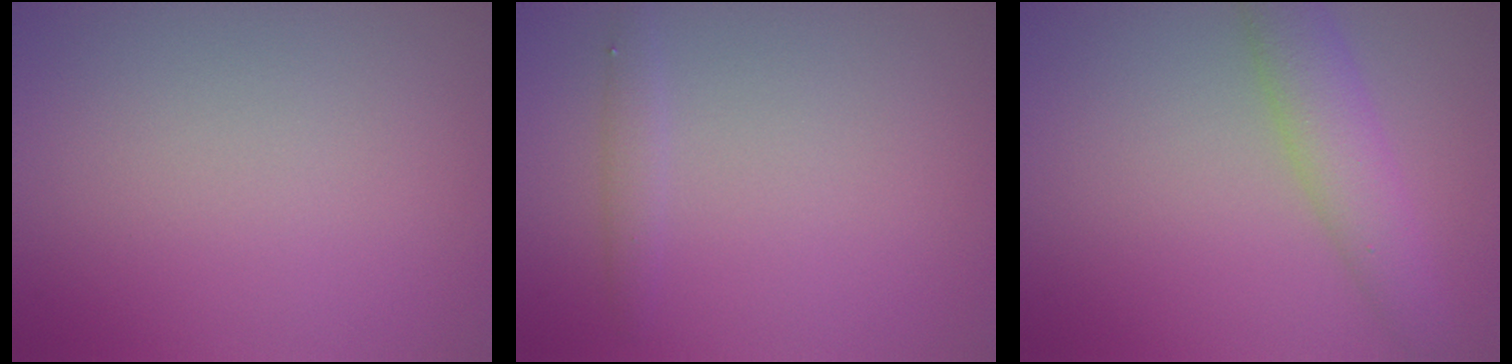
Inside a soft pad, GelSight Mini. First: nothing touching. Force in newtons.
{"total": 1.1, "press": 1.1, "slide": 0.1}
{"total": 4.1, "press": 4.1, "slide": 0.2}